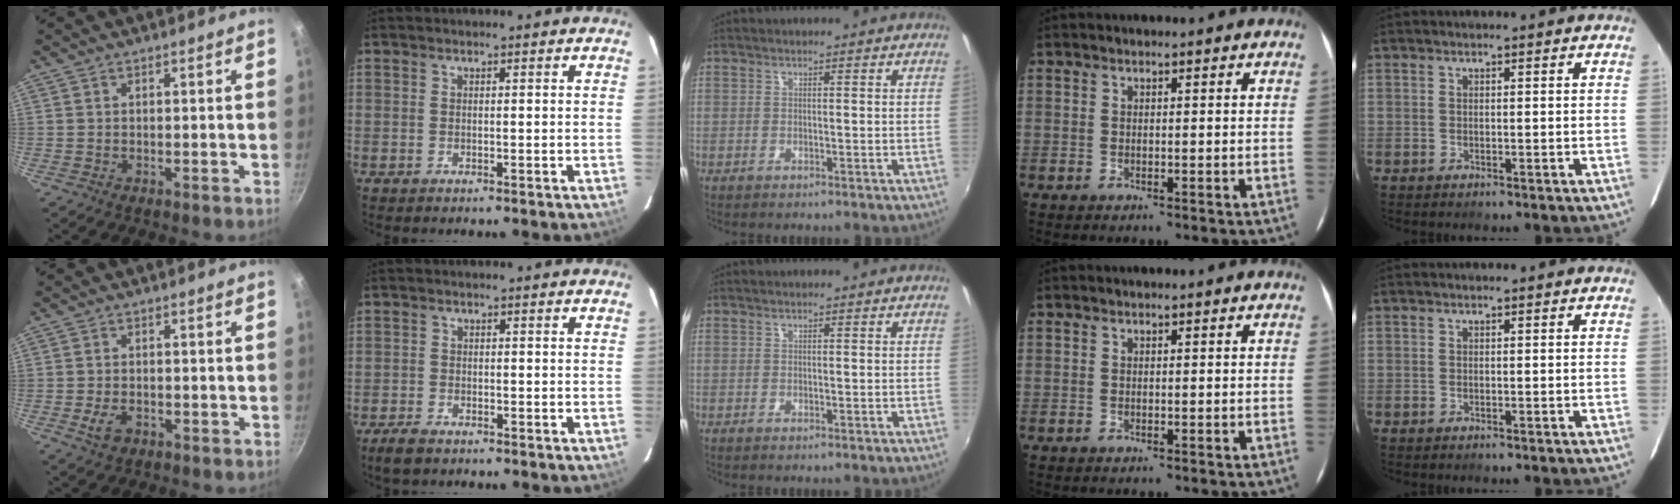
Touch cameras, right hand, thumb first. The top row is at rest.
{"thumb": {"total": 3.7, "force": [-1.4, 2.4, 2.4], "torque": [-0.043, 0.008, -0.023]}, "index": {"total": 3.7, "force": [-2.9, 1.5, 1.7], "torque": [-0.050, -0.007, -0.056]}}